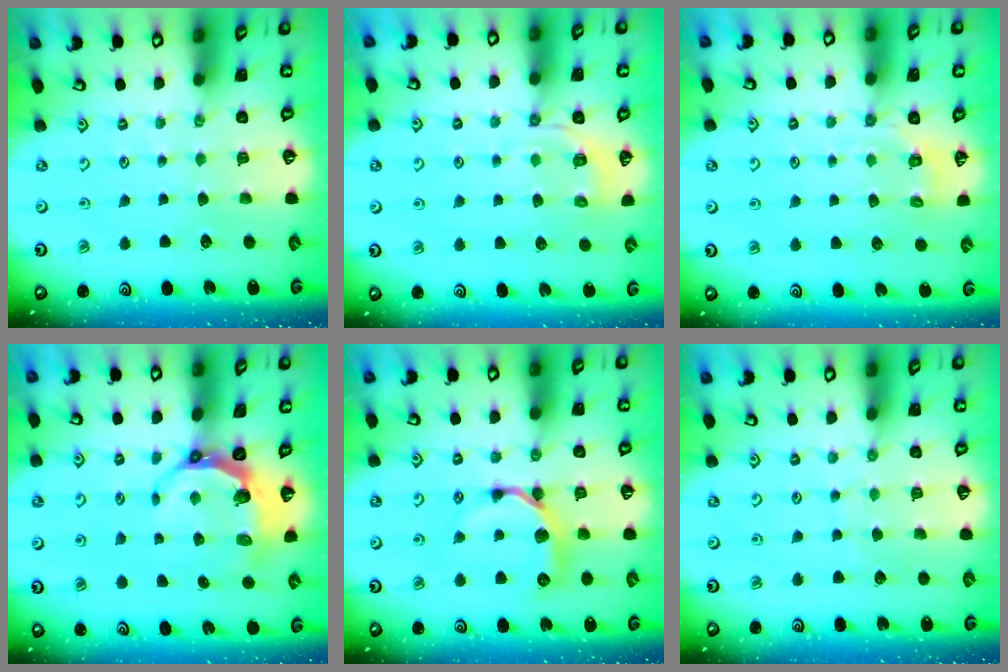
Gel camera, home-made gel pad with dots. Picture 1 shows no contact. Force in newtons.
{"total": 4.5, "press": 4.3, "slide": 1.5}
{"total": 3.3, "press": 2.9, "slide": 1.5}
{"total": 6.2, "press": 5.3, "slide": 3.2}
{"total": 9.9, "press": 9.9, "slide": 0.3}
{"total": 3.9, "press": 3.9, "slide": 0.4}